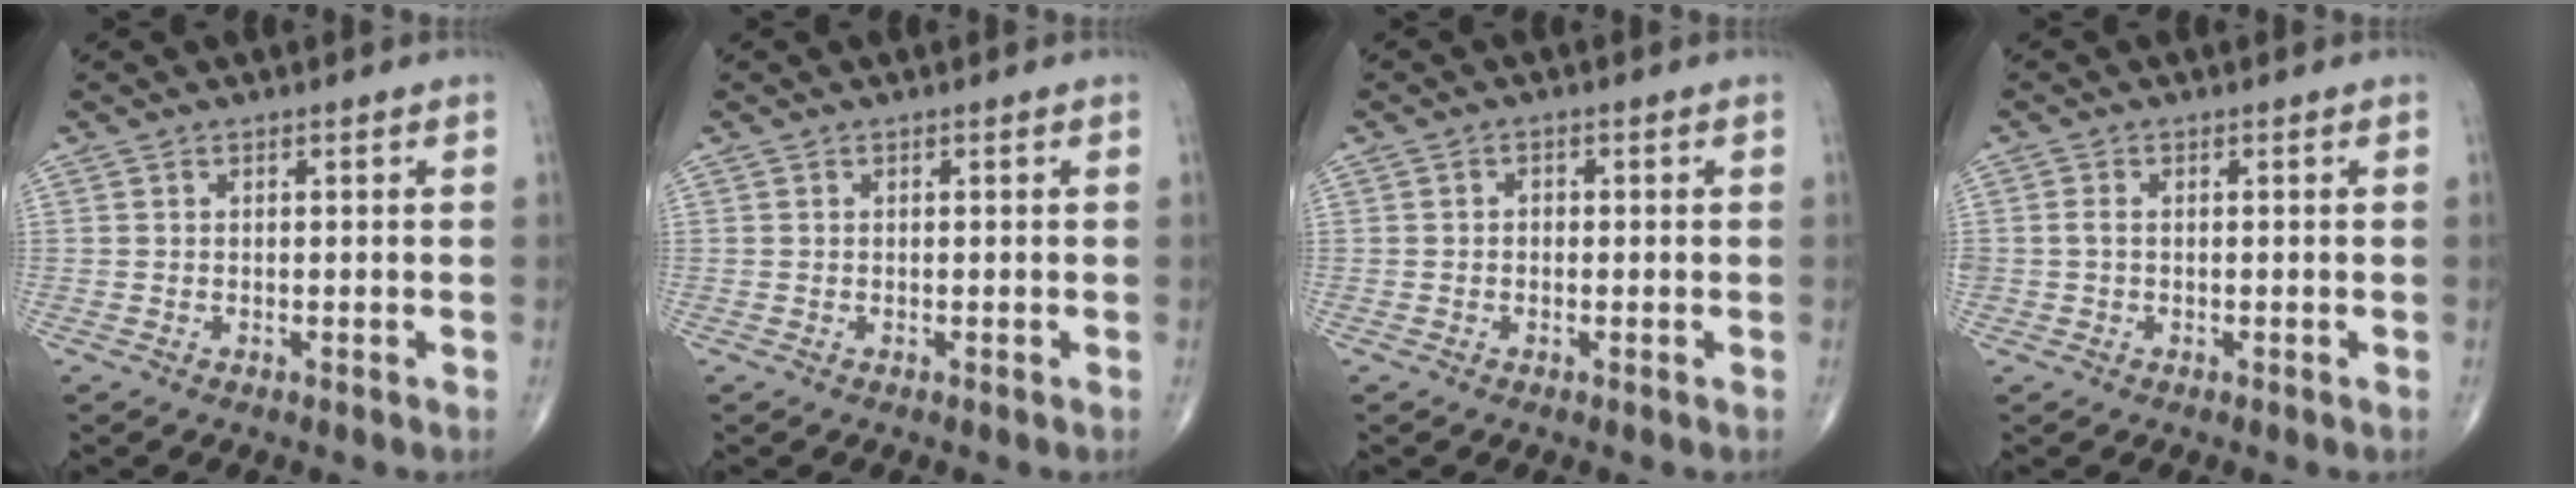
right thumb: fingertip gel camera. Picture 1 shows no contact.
{"total": 0.0}
{"total": 1.2, "force": [-0.1, 0.9, 0.7], "torque": [-0.003, 0.007, -0.005]}
{"total": 1.3, "force": [0.0, 1.0, 0.9], "torque": [-0.016, 0.002, 0.000]}